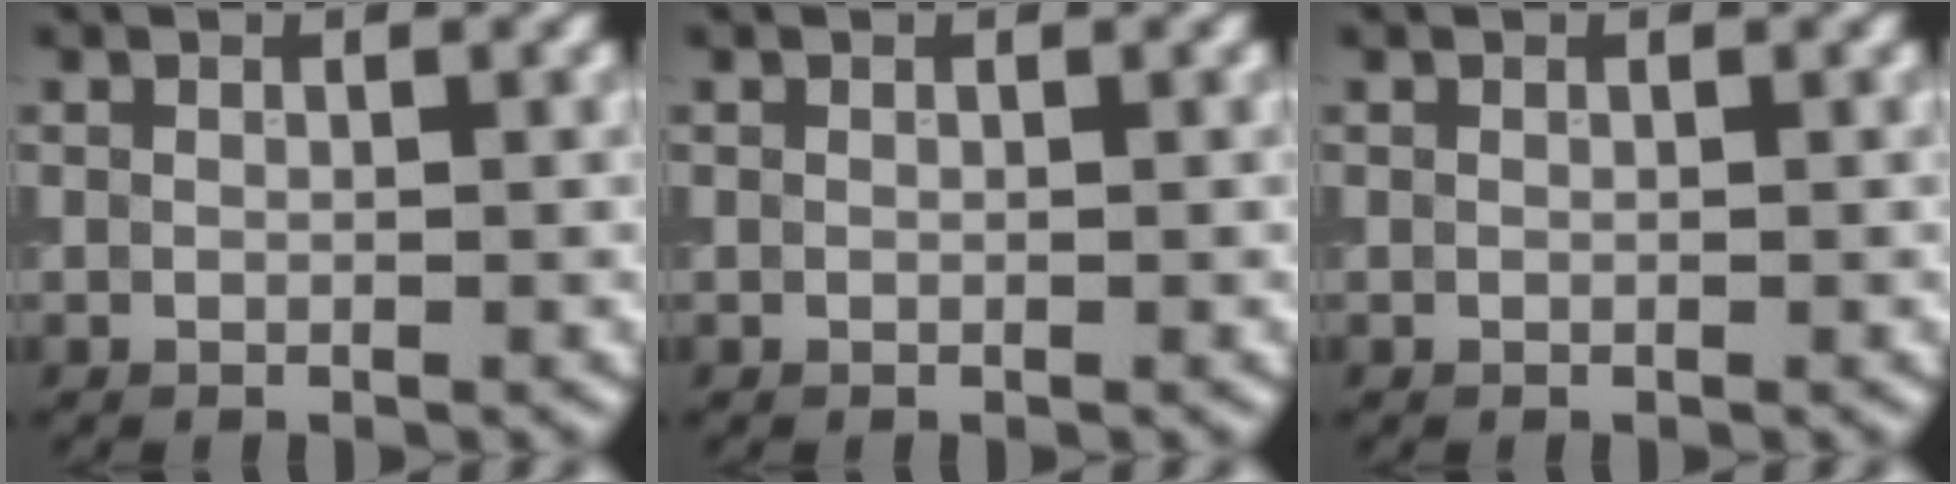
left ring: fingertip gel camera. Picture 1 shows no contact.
{"total": 0.0}
{"total": 0.0}